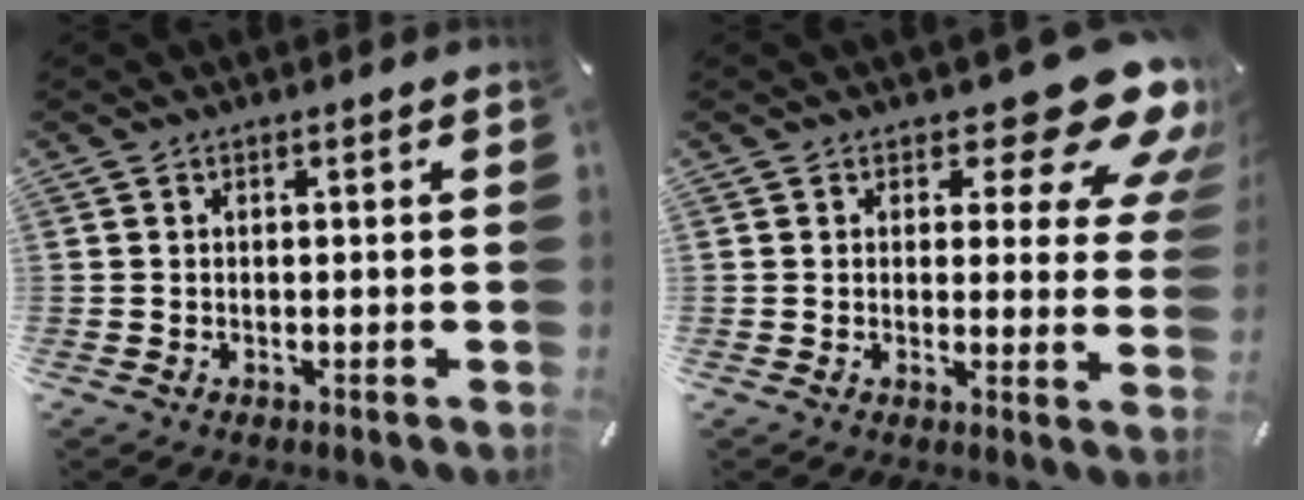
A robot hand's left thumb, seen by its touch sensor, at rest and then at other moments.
{"total": 14.1, "force": [8.6, 5.9, 9.5], "torque": [-0.114, -0.065, 0.141]}